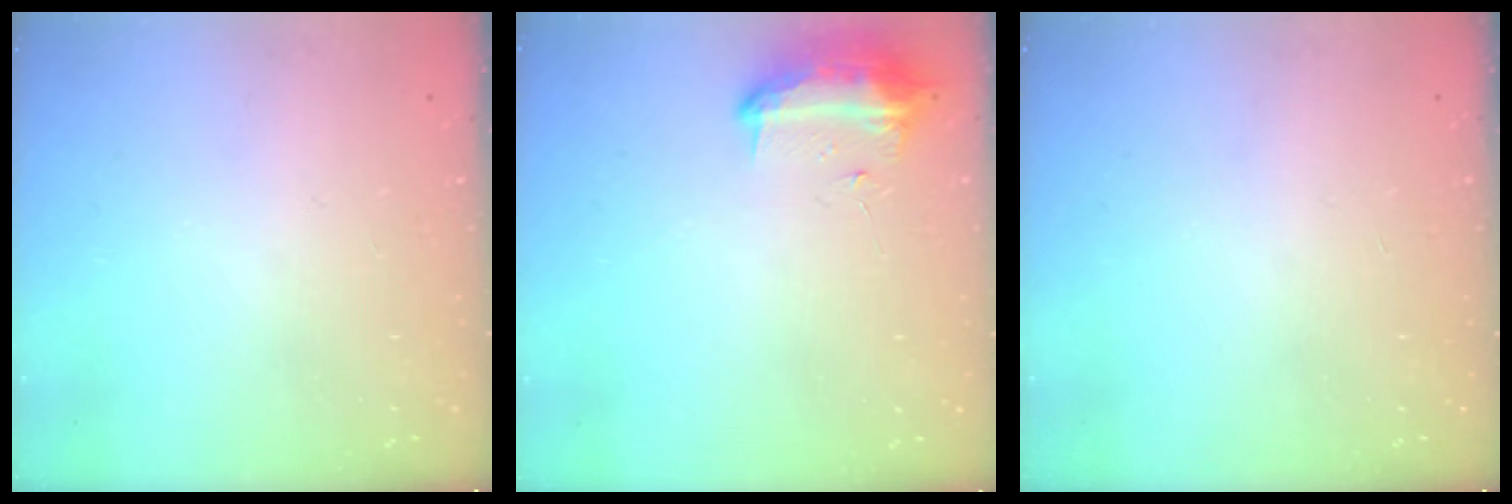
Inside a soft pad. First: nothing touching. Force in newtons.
{"total": 10.7, "press": 10.6, "slide": 0.7}
{"total": 0.0}